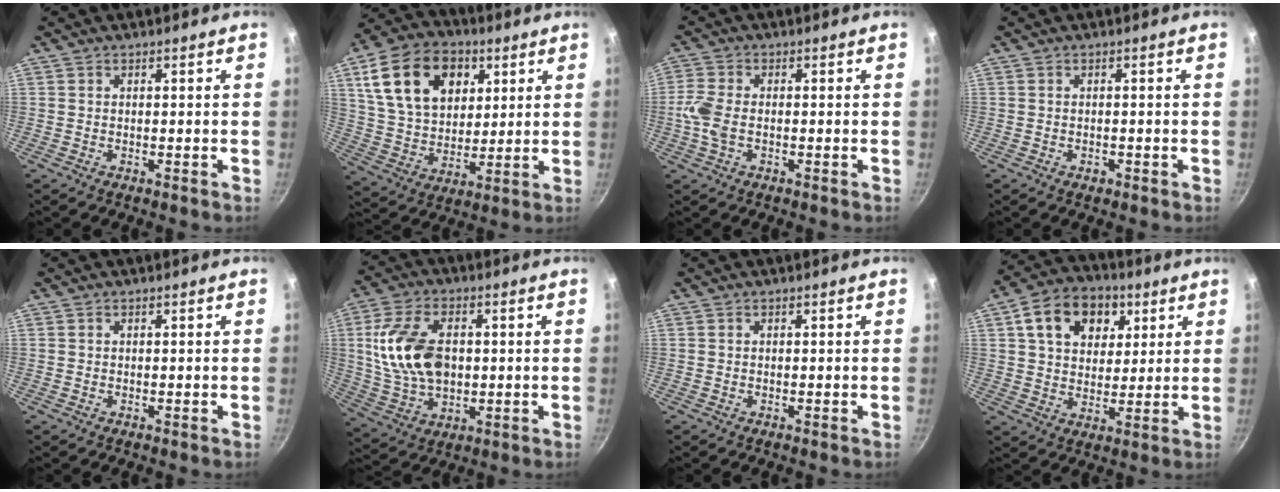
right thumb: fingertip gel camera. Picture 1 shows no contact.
{"total": 20.0, "force": [7.5, 13.8, 12.3], "torque": [-0.195, -0.010, 0.134]}
{"total": 5.4, "force": [-0.9, 3.1, 4.3], "torque": [-0.102, 0.006, -0.026]}
{"total": 1.0, "force": [-0.6, 0.6, 0.5], "torque": [-0.010, 0.003, -0.004]}
{"total": 0.0}
{"total": 15.8, "force": [1.5, 10.2, 12.0], "torque": [-0.212, 0.002, 0.036]}
{"total": 0.0}
{"total": 13.0, "force": [4.9, 9.6, 7.3], "torque": [-0.089, 0.000, 0.072]}